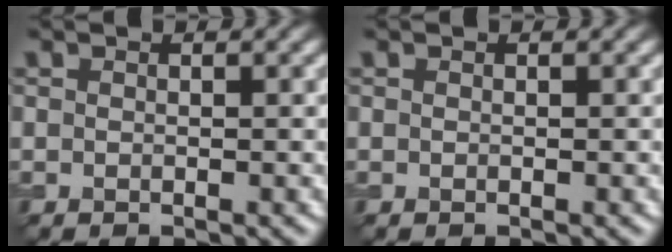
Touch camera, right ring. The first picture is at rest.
{"total": 0.0}